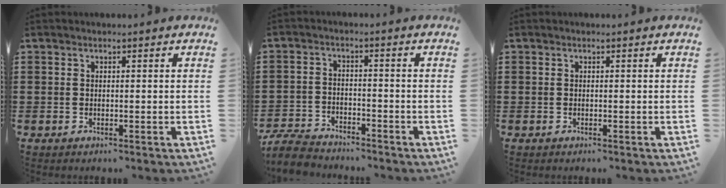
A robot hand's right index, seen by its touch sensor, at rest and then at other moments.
{"total": 5.2, "force": [-5.0, 1.0, 1.1], "torque": [-0.038, 0.001, -0.103]}
{"total": 0.0}